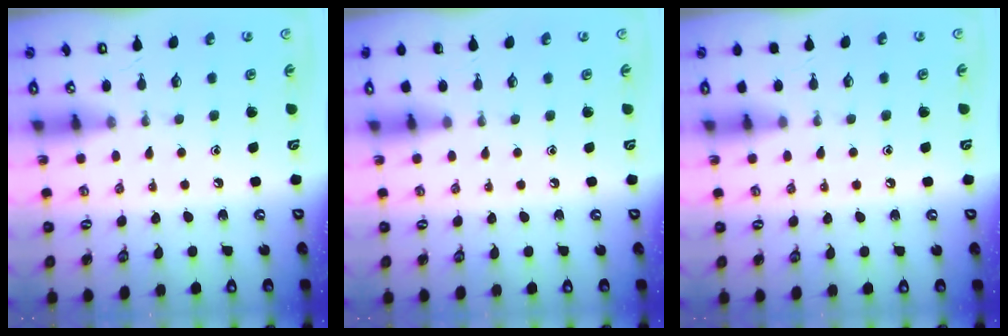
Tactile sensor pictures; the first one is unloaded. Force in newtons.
{"total": 0.0}
{"total": 6.2, "press": 6.1, "slide": 0.9}